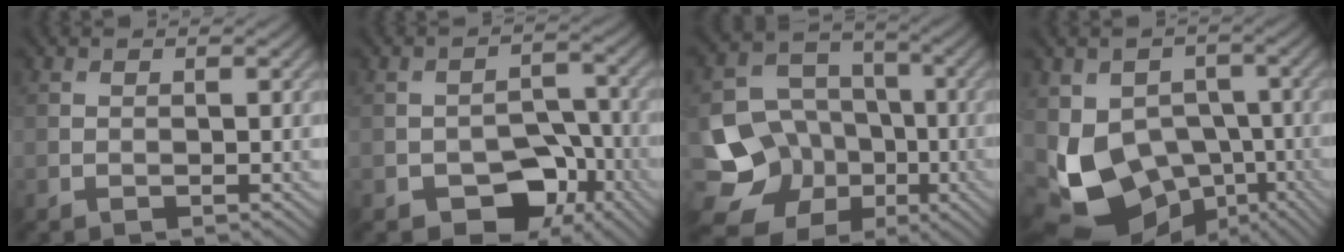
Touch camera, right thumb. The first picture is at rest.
{"total": 8.3, "force": [-4.4, 5.3, 4.7], "torque": [-0.064, -0.001, -0.073]}
{"total": 14.9, "force": [-5.6, 12.5, 5.9], "torque": [-0.159, -0.031, -0.101]}
{"total": 12.7, "force": [-3.3, 9.5, 7.7], "torque": [-0.154, -0.028, -0.052]}